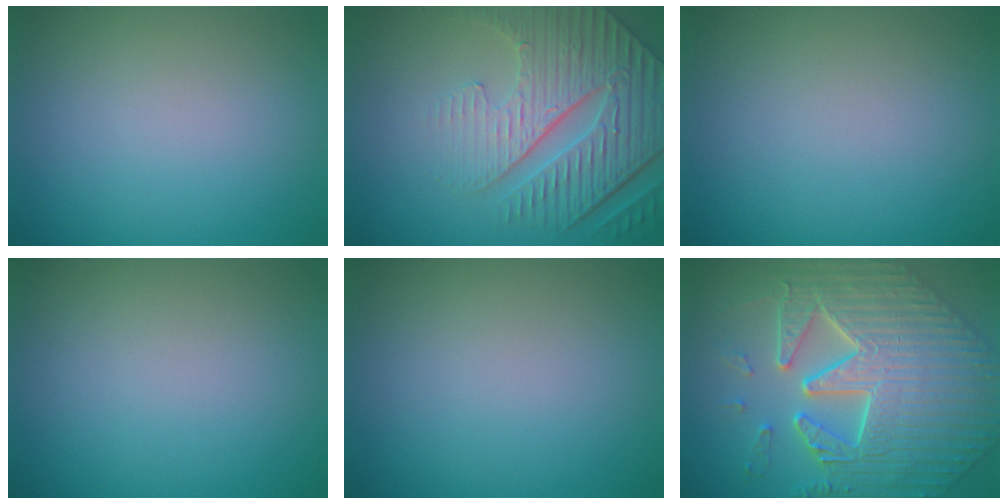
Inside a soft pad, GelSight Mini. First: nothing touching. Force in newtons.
{"total": 6.4, "press": 5.4, "slide": 3.4}
{"total": 0.0}
{"total": 0.0}
{"total": 0.0}
{"total": 9.4, "press": 7.4, "slide": 5.9}